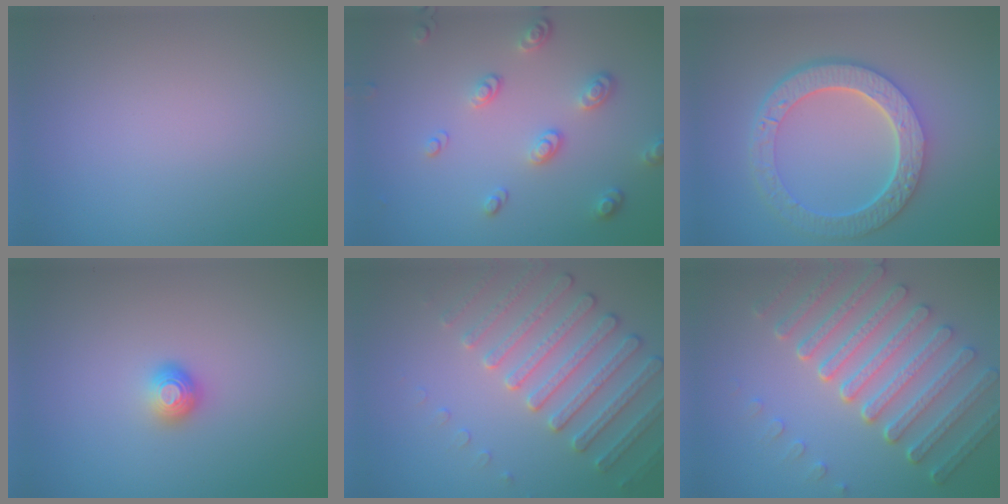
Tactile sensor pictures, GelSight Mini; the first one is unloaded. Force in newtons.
{"total": 3.2, "press": 2.6, "slide": 1.9}
{"total": 6.3, "press": 4.8, "slide": 4.0}
{"total": 1.5, "press": 1.1, "slide": 1.0}
{"total": 4.3, "press": 4.2, "slide": 1.0}
{"total": 7.5, "press": 5.6, "slide": 4.9}